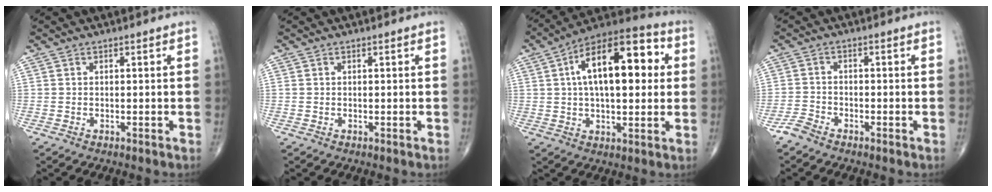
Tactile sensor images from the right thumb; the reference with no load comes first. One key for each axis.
{"total": 0.0}
{"total": 20.3, "fx": 4.0, "fy": 9.6, "fz": 17.4, "tx": -0.246, "ty": 0.024, "tz": 0.052}
{"total": 2.7, "fx": -2.4, "fy": 0.9, "fz": 0.9, "tx": -0.023, "ty": 0.004, "tz": -0.050}